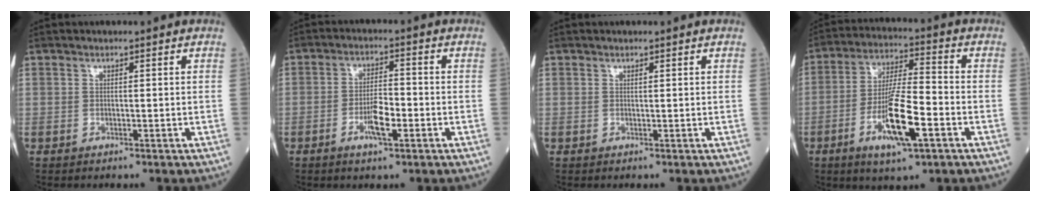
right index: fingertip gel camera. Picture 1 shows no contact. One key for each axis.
{"total": 5.0, "fx": -2.0, "fy": 1.1, "fz": 4.4, "tx": -0.086, "ty": 0.001, "tz": -0.034}
{"total": 0.0}
{"total": 11.9, "fx": -4.5, "fy": 1.8, "fz": 10.9, "tx": -0.206, "ty": -0.009, "tz": -0.078}